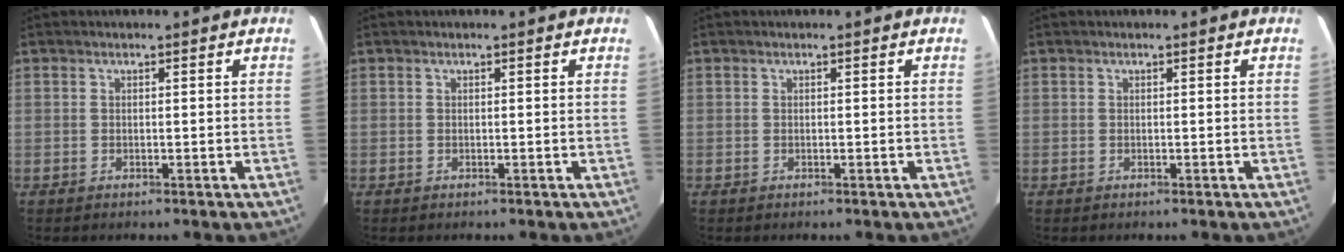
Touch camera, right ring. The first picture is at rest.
{"total": 0.0}
{"total": 0.0}
{"total": 0.0}